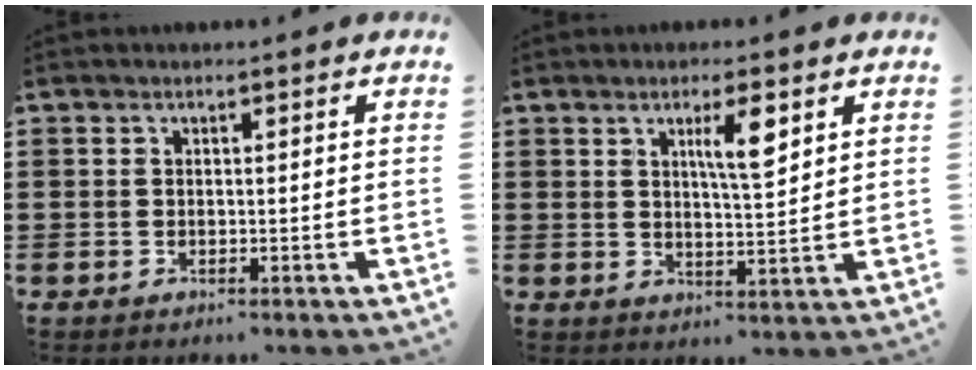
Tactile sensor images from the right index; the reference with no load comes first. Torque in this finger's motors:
{"motor_torque": [0.29, -0.19, 0.17, 0.09]}